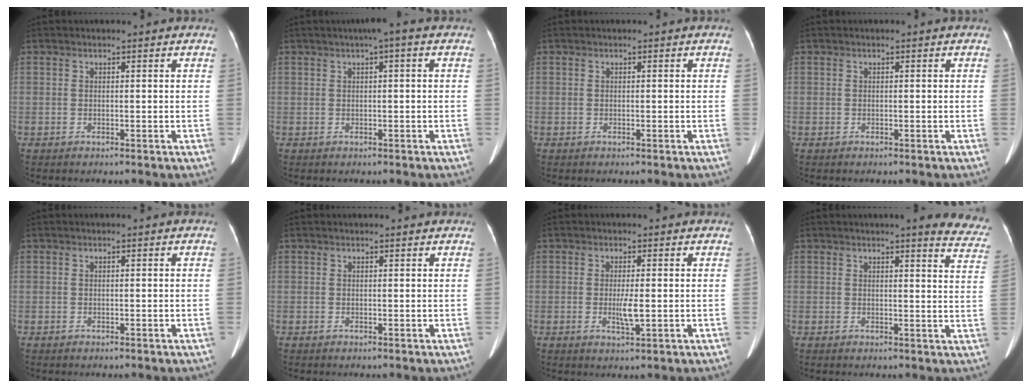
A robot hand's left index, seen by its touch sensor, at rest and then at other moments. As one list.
[{"total": 2.3, "force": [0.9, 0.0, 2.1], "torque": [-0.034, 0.010, 0.009]}, {"total": 0.0}, {"total": 0.0}, {"total": 0.0}, {"total": 1.4, "force": [1.4, 0.2, 0.3], "torque": [-0.013, 0.009, 0.015]}, {"total": 2.7, "force": [-0.2, 0.3, 2.7], "torque": [-0.054, -0.005, -0.003]}, {"total": 10.1, "force": [9.1, 1.4, 4.2], "torque": [-0.020, -0.031, 0.069]}]